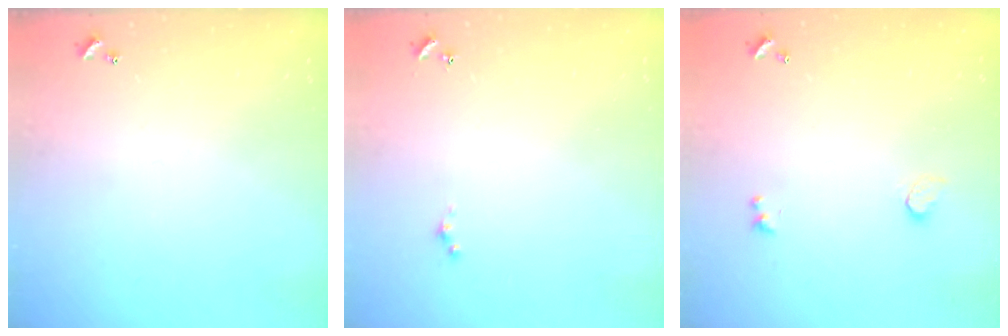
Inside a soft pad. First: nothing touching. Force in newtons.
{"total": 0.0}
{"total": 1.0, "press": 0.7, "slide": 0.7}